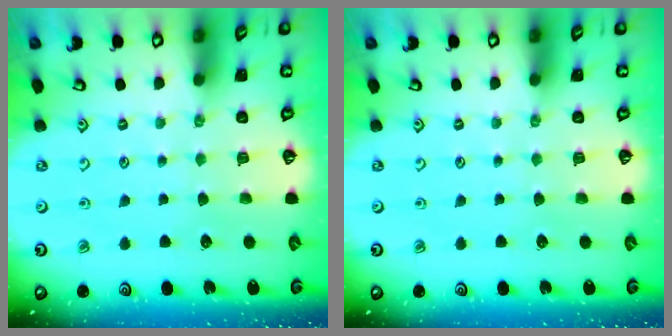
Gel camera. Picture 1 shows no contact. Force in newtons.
{"total": 0.0}